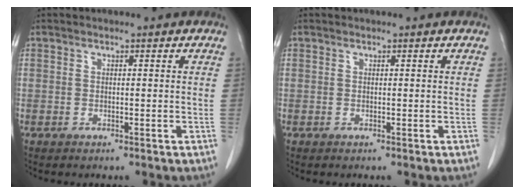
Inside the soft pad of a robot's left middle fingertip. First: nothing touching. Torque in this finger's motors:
{"motor_torque": [-0.01, 0.03, -0.06, -0.01]}